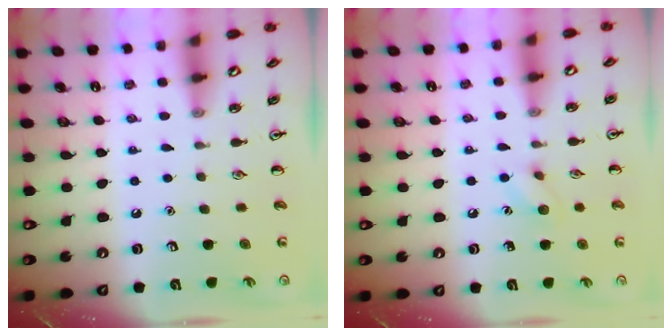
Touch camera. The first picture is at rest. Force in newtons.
{"total": 6.0, "press": 5.9, "slide": 1.1}